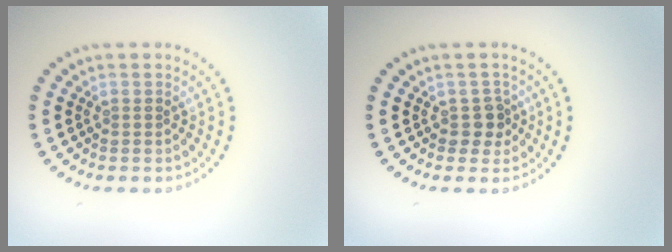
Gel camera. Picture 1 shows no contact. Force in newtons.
{"total": 1.7, "press": 1.5, "slide": 1.0}